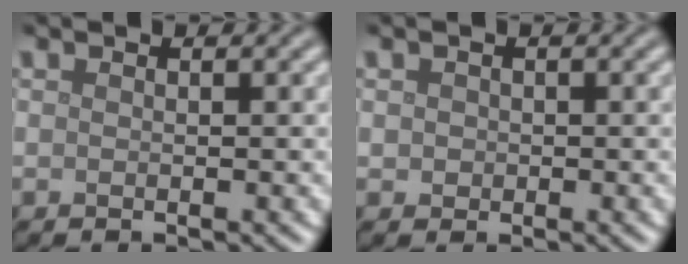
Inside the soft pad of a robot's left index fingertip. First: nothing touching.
{"total": 0.9, "force": [0.1, 0.9, 0.2], "torque": [0.002, -0.003, 0.001]}